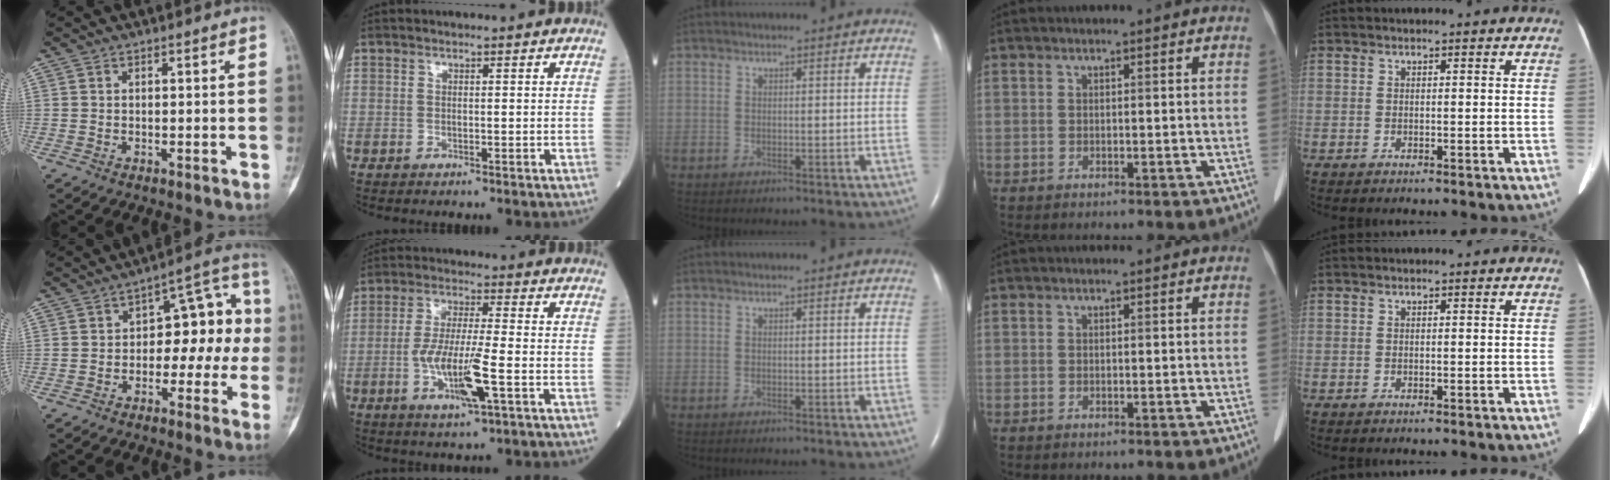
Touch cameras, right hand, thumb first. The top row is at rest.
{"thumb": {"total": 11.6, "force": [-1.3, 7.1, 9.1], "torque": [-0.076, 0.048, -0.027]}, "index": {"total": 9.4, "force": [-2.8, 0.8, 8.9], "torque": [-0.175, -0.008, -0.055]}}